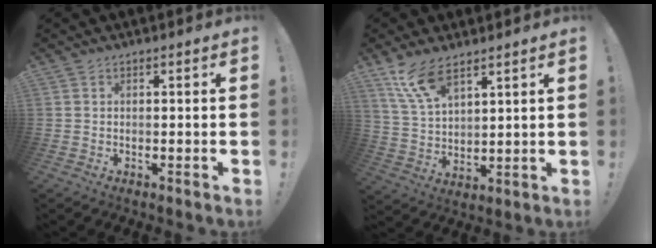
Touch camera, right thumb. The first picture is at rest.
{"total": 11.1, "force": [8.0, 3.9, 6.6], "torque": [-0.128, -0.036, 0.151]}